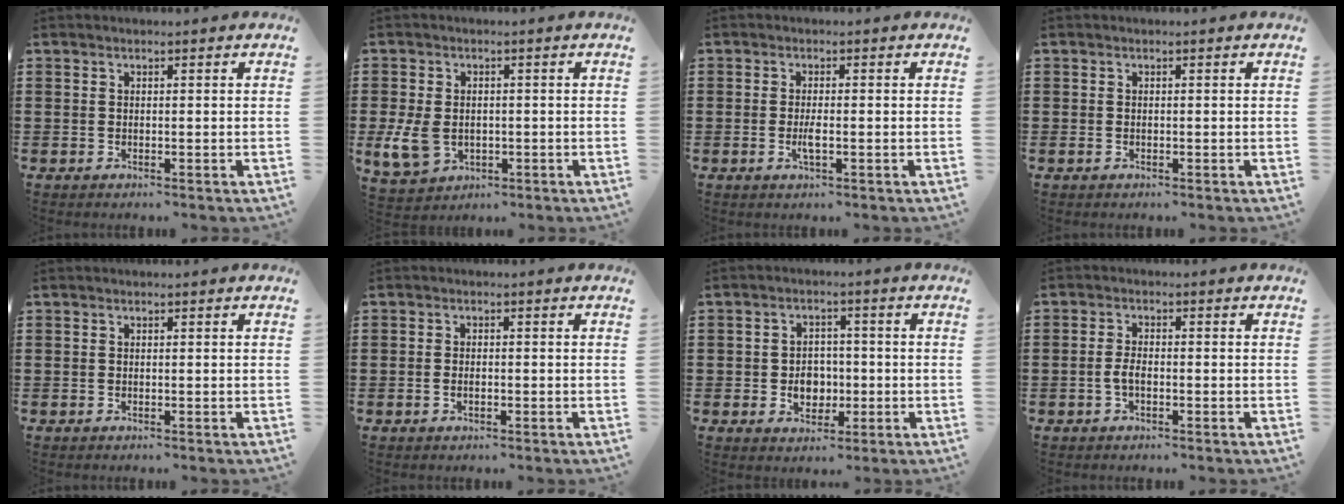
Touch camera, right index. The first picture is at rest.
{"total": 5.2, "force": [-0.9, 4.0, 3.2], "torque": [-0.089, -0.001, -0.021]}
{"total": 2.3, "force": [-0.6, 0.4, 2.2], "torque": [-0.046, -0.002, -0.013]}
{"total": 0.0}
{"total": 0.0}
{"total": 1.1, "force": [-0.4, 0.3, 1.0], "torque": [-0.020, -0.005, -0.007]}
{"total": 4.4, "force": [-0.8, 3.6, 2.4], "torque": [-0.039, -0.002, -0.020]}
{"total": 2.3, "force": [-0.8, 0.8, 2.0], "torque": [-0.055, -0.007, -0.019]}